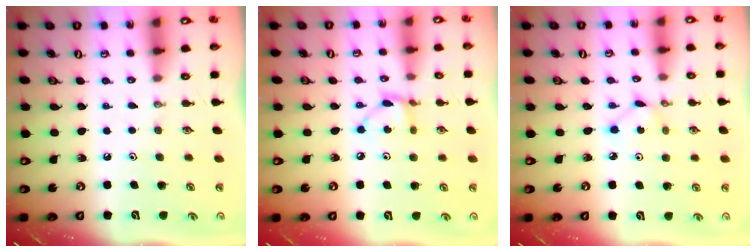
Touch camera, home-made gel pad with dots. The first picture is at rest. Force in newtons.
{"total": 5.3, "press": 5.3, "slide": 0.2}
{"total": 2.3, "press": 2.3, "slide": 0.2}